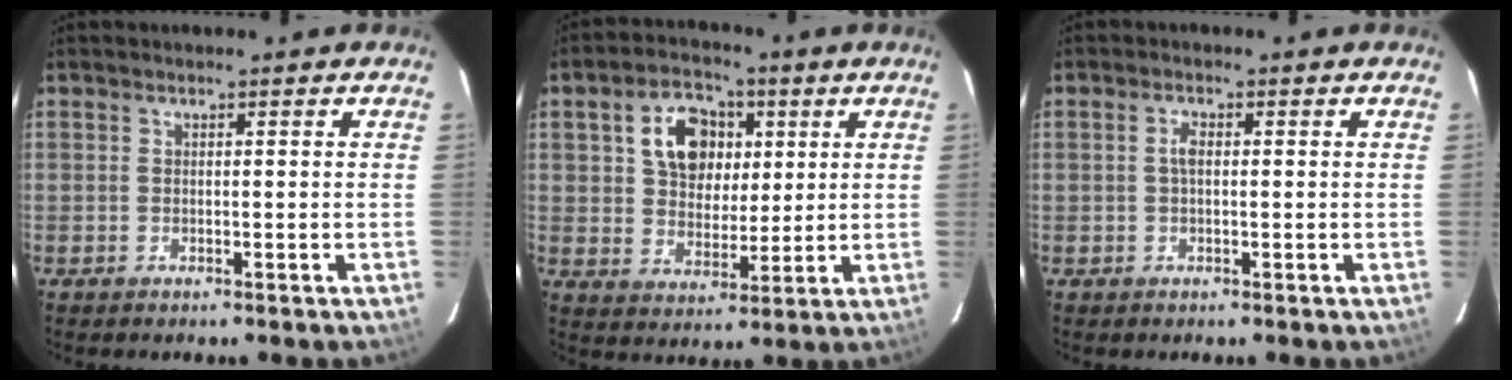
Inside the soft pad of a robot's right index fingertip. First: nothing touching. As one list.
[{"total": 12.0, "force": [3.4, 8.5, 7.8], "torque": [-0.152, 0.031, 0.064]}, {"total": 1.7, "force": [0.0, 0.8, 1.5], "torque": [-0.030, 0.006, -0.001]}]